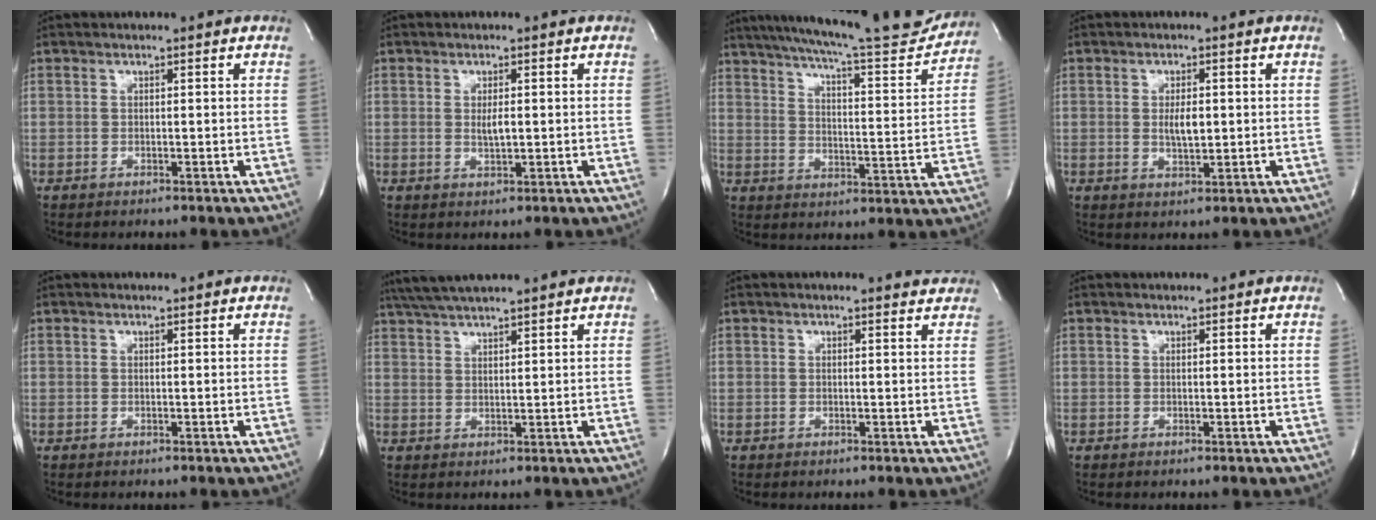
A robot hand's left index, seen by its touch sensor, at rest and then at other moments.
{"total": 2.0, "force": [0.1, 0.5, 1.9], "torque": [-0.038, -0.003, 0.004]}
{"total": 22.1, "force": [20.0, 2.1, 9.1], "torque": [-0.150, -0.038, 0.264]}
{"total": 3.3, "force": [0.2, 1.1, 3.1], "torque": [-0.057, -0.003, 0.006]}
{"total": 1.4, "force": [1.4, 0.2, 0.1], "torque": [-0.010, 0.013, 0.020]}
{"total": 10.8, "force": [9.6, 0.3, 4.9], "torque": [-0.092, 0.035, 0.150]}
{"total": 3.4, "force": [3.4, 0.3, 0.3], "torque": [-0.009, -0.008, 0.022]}
{"total": 1.8, "force": [1.8, 0.3, 0.2], "torque": [-0.011, 0.014, 0.024]}